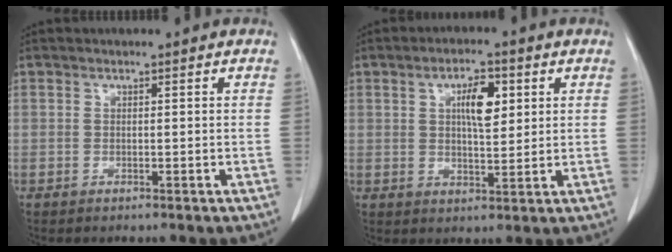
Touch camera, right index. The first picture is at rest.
{"total": 6.1, "force": [2.0, 2.1, 5.4], "torque": [-0.092, 0.004, 0.034]}